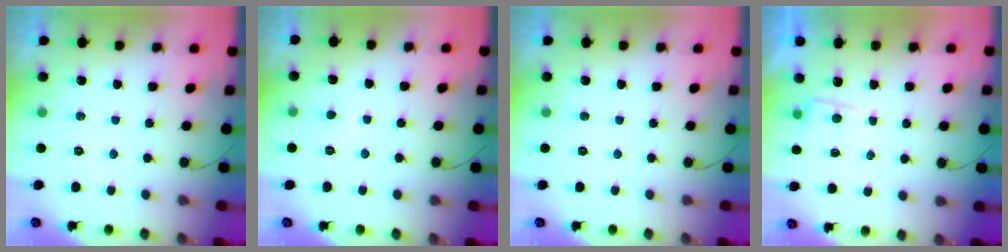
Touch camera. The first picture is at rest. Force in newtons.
{"total": 1.8, "press": 1.7, "slide": 0.2}
{"total": 0.0}
{"total": 2.8, "press": 2.8, "slide": 0.4}